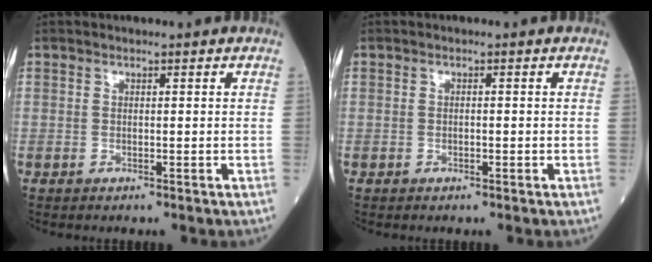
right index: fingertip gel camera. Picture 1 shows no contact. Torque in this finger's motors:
{"motor_torque": [-0.22, 0.13, -0.16, -0.06]}